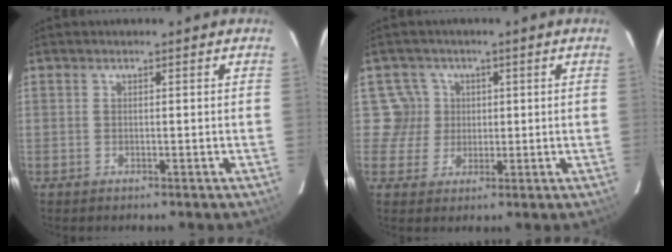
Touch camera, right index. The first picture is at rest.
{"total": 4.9, "force": [0.9, 4.8, -0.1], "torque": [0.018, 0.011, 0.011]}